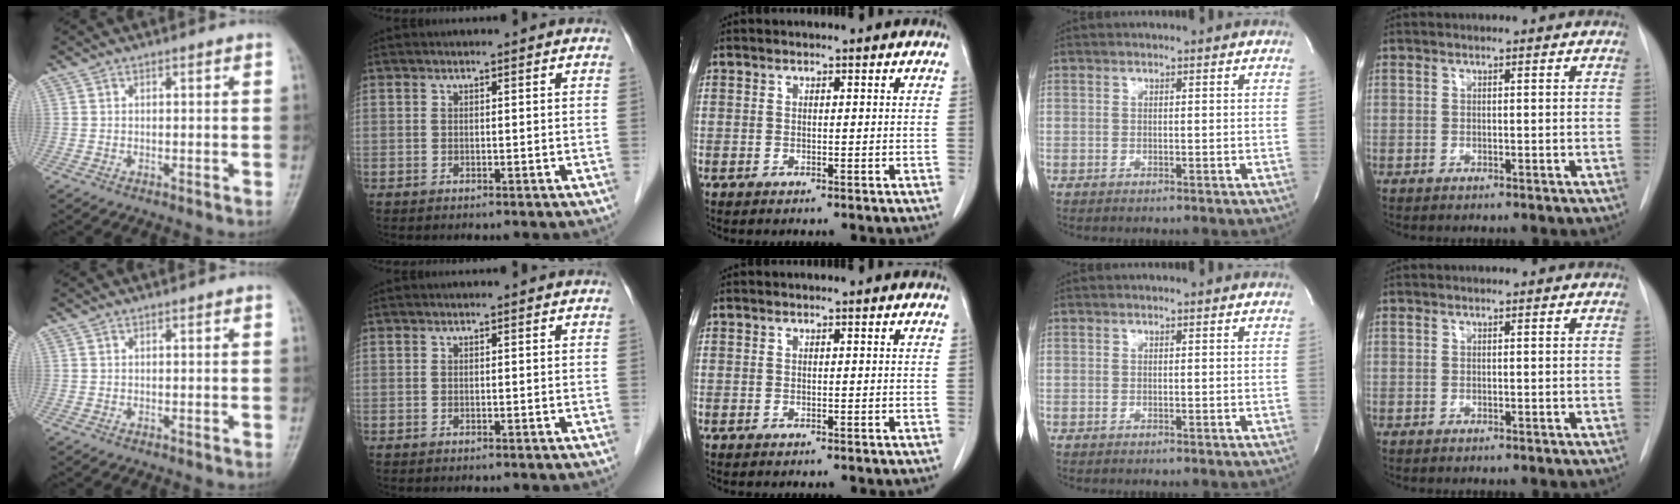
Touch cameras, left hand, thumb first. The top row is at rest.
{}